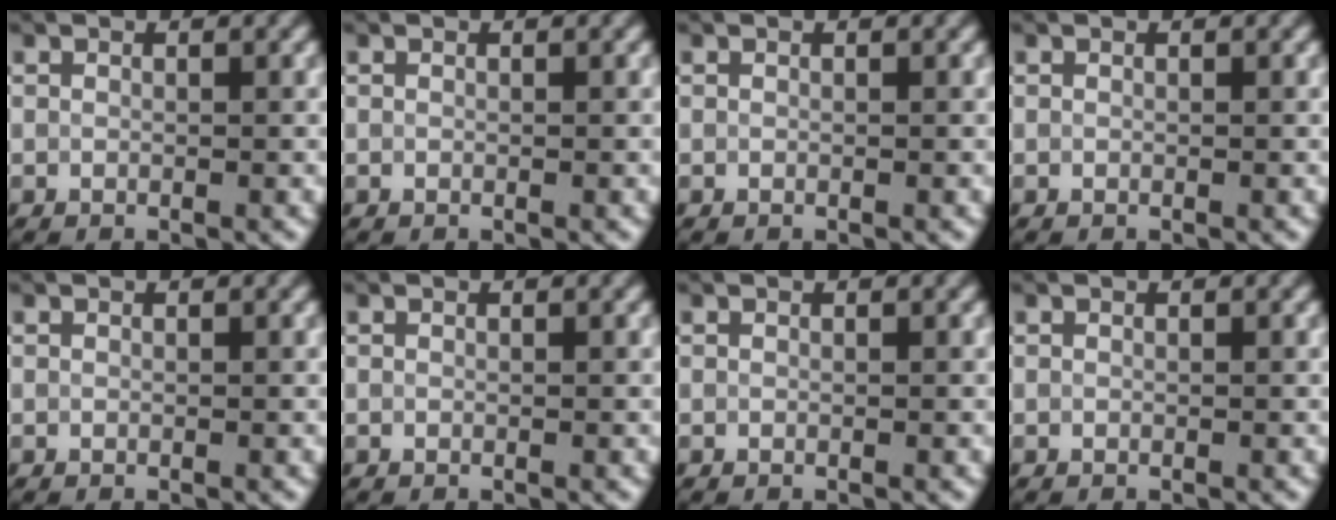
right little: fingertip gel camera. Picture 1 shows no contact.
{"total": 0.0}
{"total": 0.0}
{"total": 0.0}
{"total": 0.0}
{"total": 0.0}
{"total": 0.0}
{"total": 0.0}